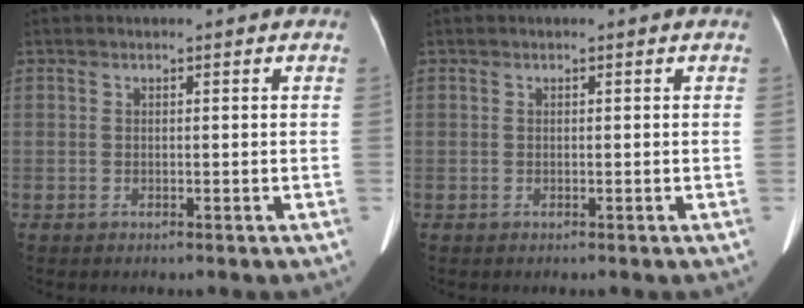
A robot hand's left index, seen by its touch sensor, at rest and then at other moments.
{"total": 0.0}